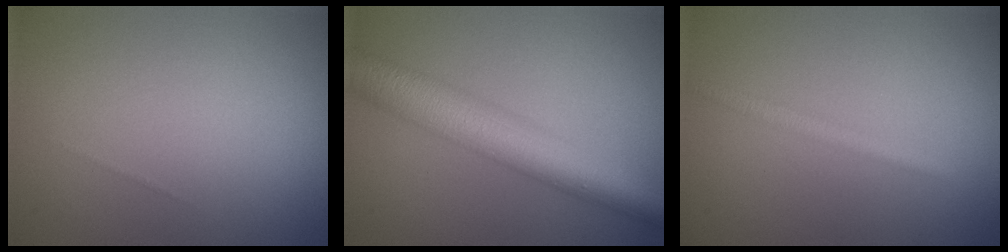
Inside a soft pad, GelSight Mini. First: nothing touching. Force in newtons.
{"total": 8.0, "press": 8.0, "slide": 0.2}
{"total": 1.6, "press": 1.6, "slide": 0.0}